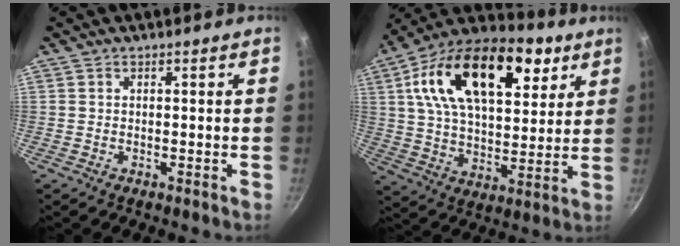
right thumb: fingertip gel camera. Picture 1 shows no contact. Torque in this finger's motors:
{"motor_torque": [1.65, 3.35, 0.77, -0.18, 0.22]}